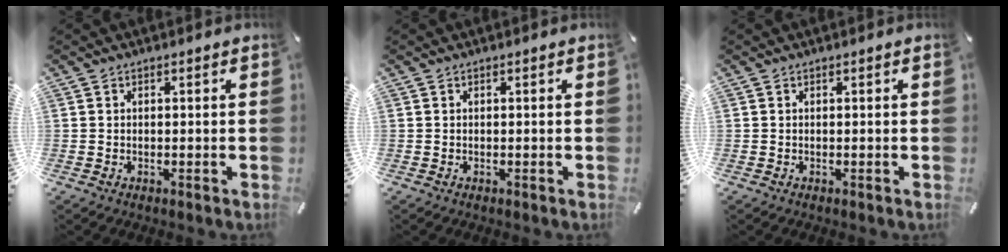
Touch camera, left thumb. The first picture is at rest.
{"total": 0.0}
{"total": 0.0}